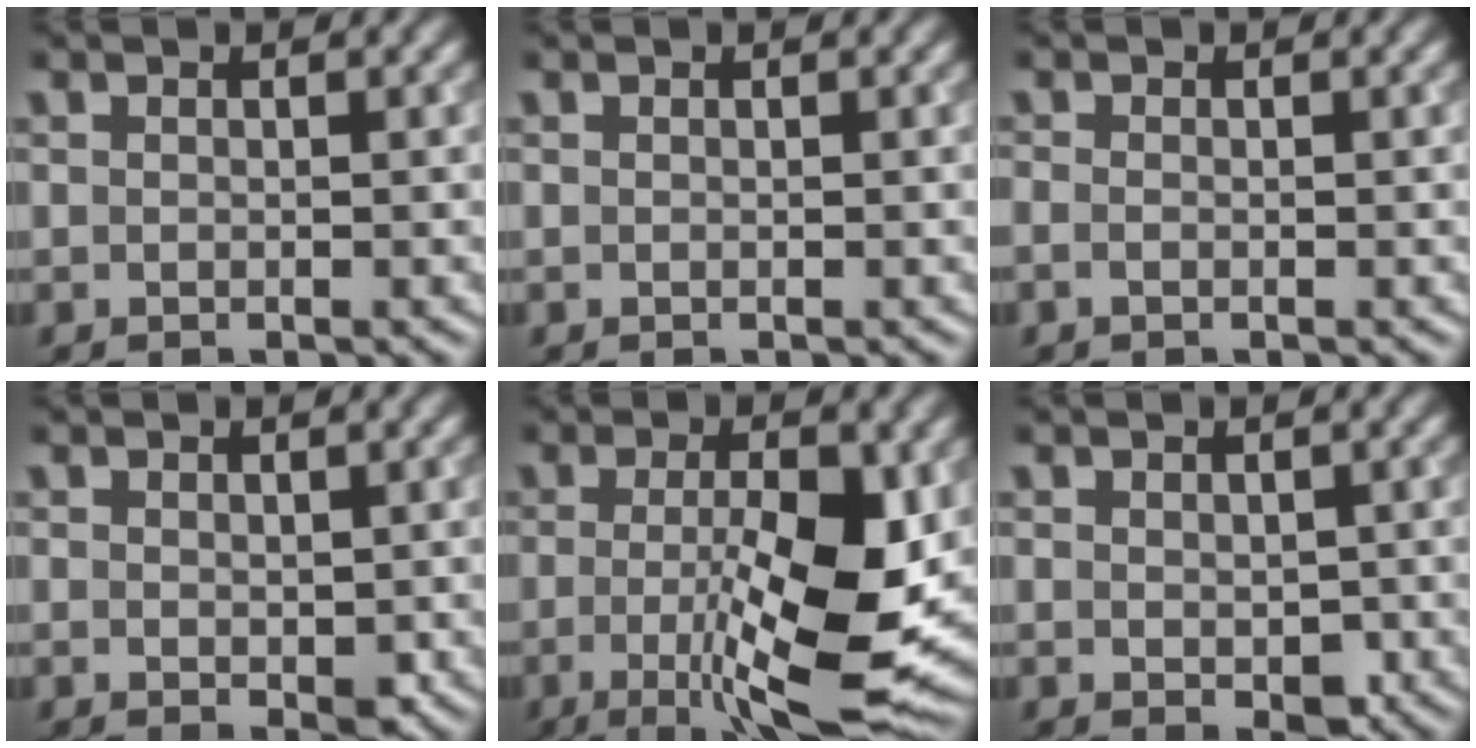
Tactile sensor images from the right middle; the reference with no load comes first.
{"total": 0.0}
{"total": 0.6, "force": [-0.3, 0.2, 0.5], "torque": [-0.012, -0.003, -0.007]}
{"total": 1.2, "force": [0.0, 0.8, 1.0], "torque": [-0.011, -0.005, 0.006]}
{"total": 10.2, "force": [-1.3, 2.7, 9.7], "torque": [-0.158, -0.025, -0.013]}
{"total": 1.6, "force": [-0.2, 1.1, 1.2], "torque": [-0.014, -0.008, 0.001]}